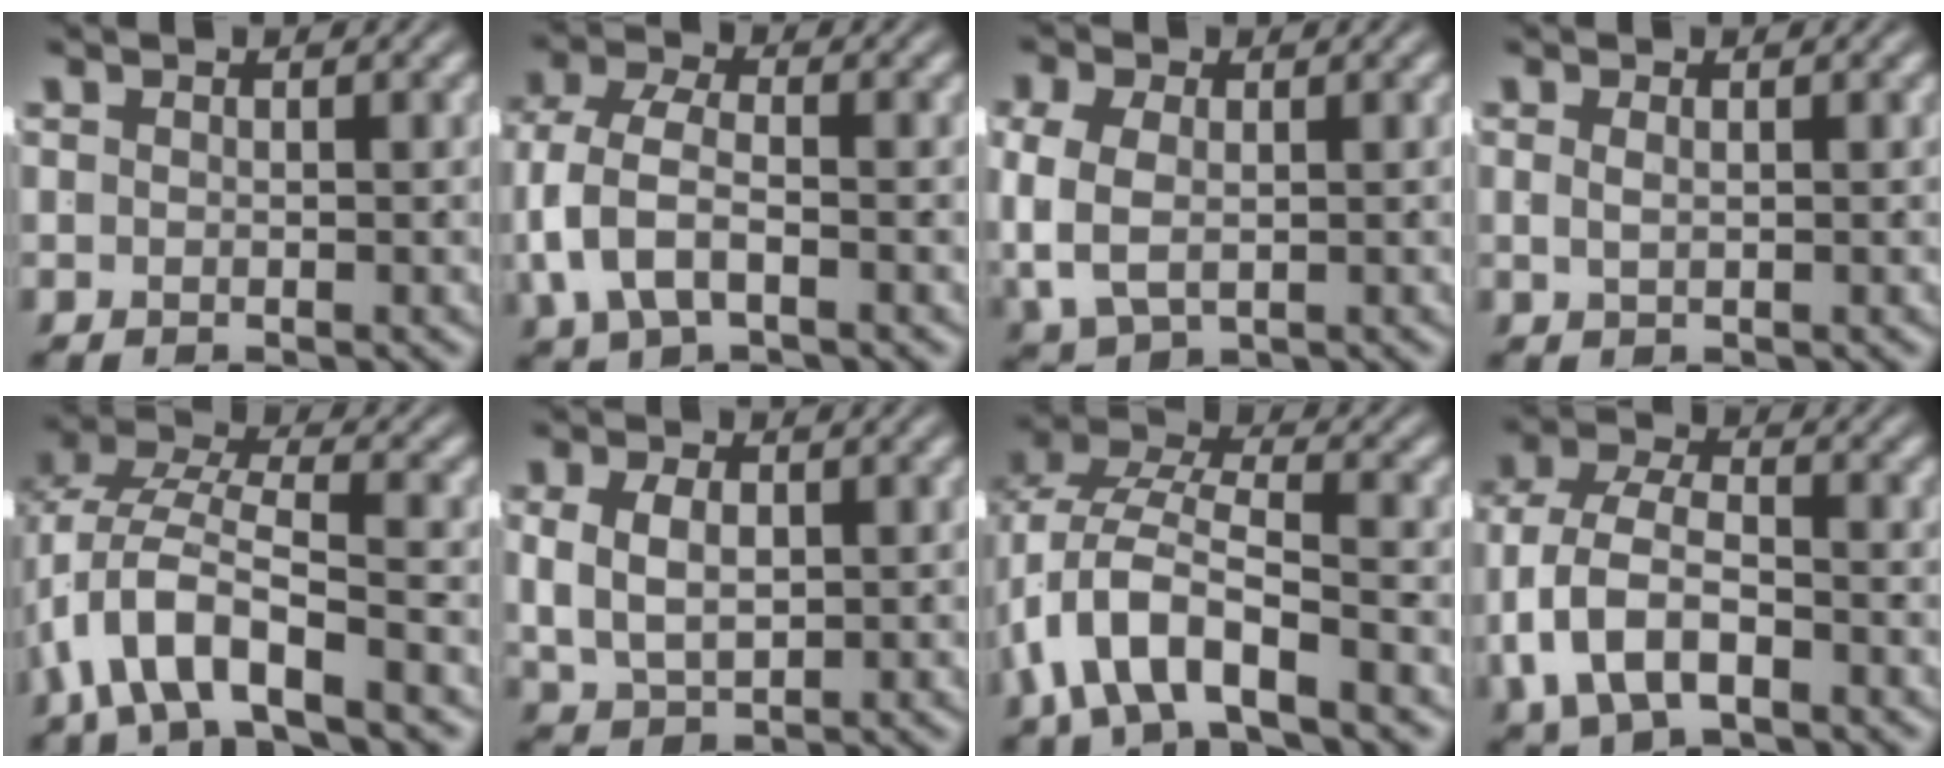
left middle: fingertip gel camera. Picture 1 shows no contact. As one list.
[{"total": 5.4, "force": [-1.0, 3.6, 3.9], "torque": [-0.099, -0.025, -0.004]}, {"total": 4.6, "force": [0.1, 3.5, 2.9], "torque": [-0.081, -0.020, 0.018]}, {"total": 1.0, "force": [0.2, -0.8, 0.4], "torque": [-0.002, -0.007, 0.011]}, {"total": 6.9, "force": [-0.4, 4.3, 5.4], "torque": [-0.113, -0.002, -0.010]}, {"total": 5.4, "force": [0.4, 4.2, 3.4], "torque": [-0.068, -0.008, 0.015]}, {"total": 8.0, "force": [-0.4, 5.5, 5.8], "torque": [-0.123, -0.004, -0.012]}, {"total": 6.9, "force": [-1.1, 4.9, 4.8], "torque": [-0.116, -0.030, -0.006]}]